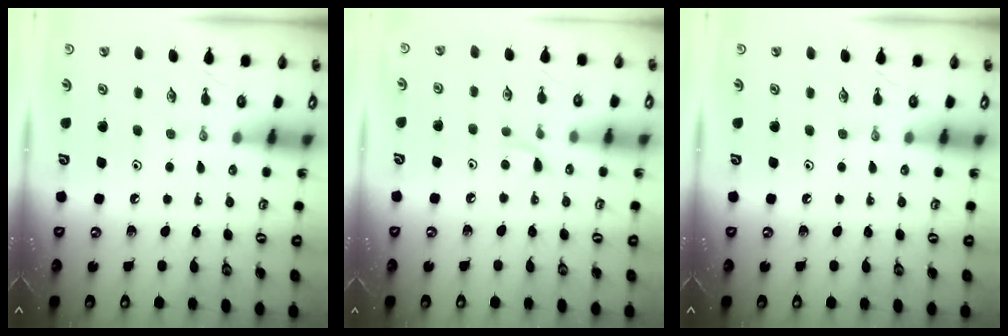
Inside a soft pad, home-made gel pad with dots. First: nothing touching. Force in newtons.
{"total": 5.0, "press": 4.9, "slide": 0.6}
{"total": 0.0}